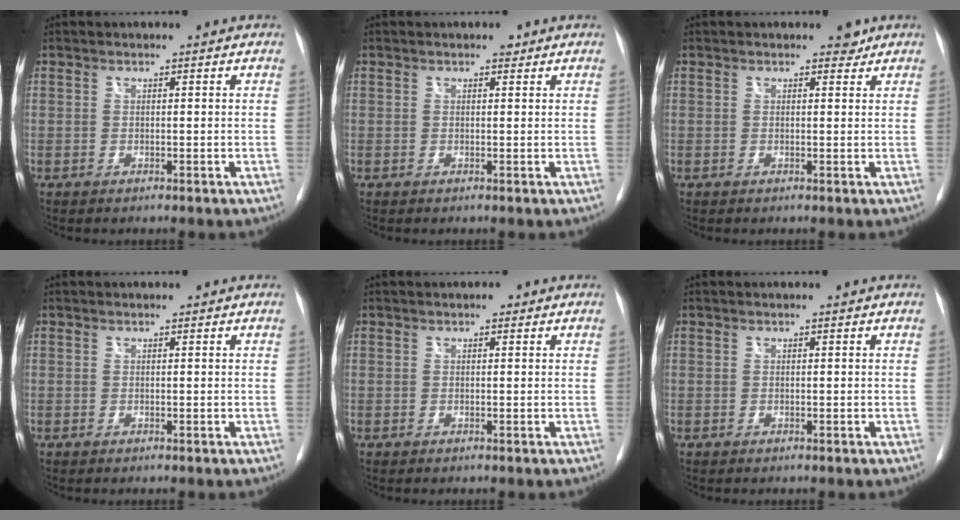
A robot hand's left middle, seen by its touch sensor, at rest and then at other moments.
{"total": 0.9, "force": [0.6, 0.5, 0.4], "torque": [-0.009, 0.003, 0.007]}
{"total": 1.3, "force": [1.0, 0.8, 0.3], "torque": [-0.004, 0.004, 0.010]}
{"total": 0.0}
{"total": 0.8, "force": [0.5, 0.4, 0.5], "torque": [-0.012, 0.006, 0.006]}
{"total": 0.0}